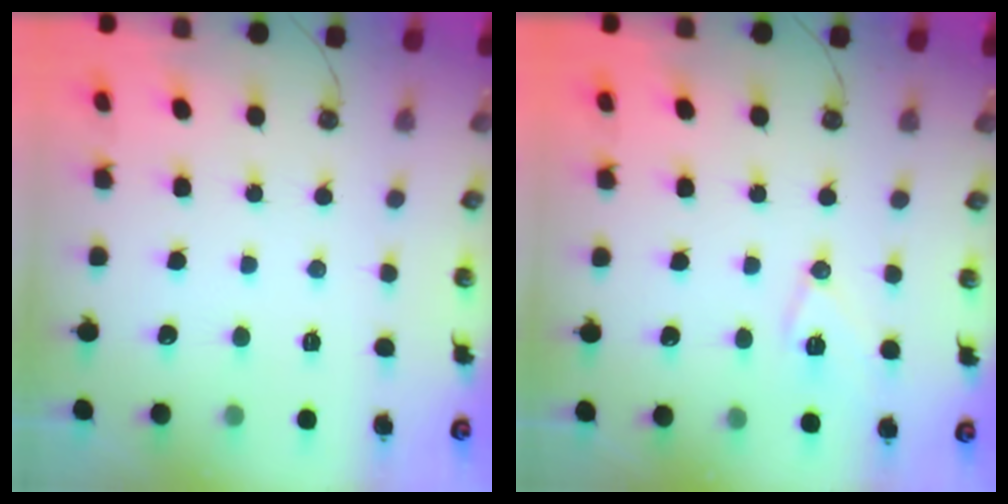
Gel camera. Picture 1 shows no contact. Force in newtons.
{"total": 9.3, "press": 9.1, "slide": 1.9}